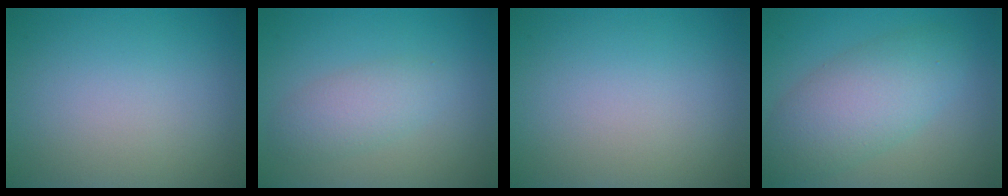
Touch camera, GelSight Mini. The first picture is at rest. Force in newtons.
{"total": 2.7, "press": 2.7, "slide": 0.1}
{"total": 0.0}
{"total": 6.0, "press": 6.0, "slide": 0.3}